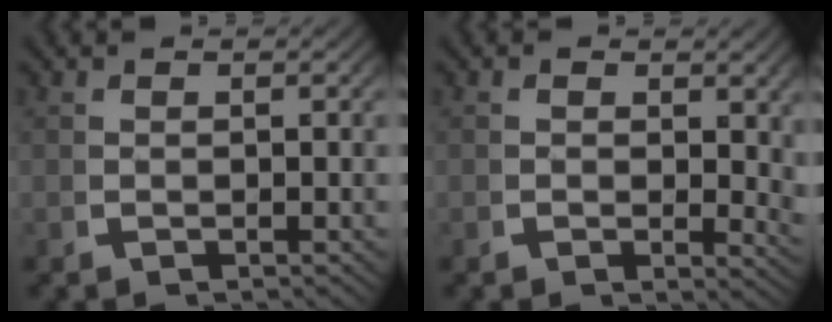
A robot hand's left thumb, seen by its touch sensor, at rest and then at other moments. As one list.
[{"total": 2.6, "force": [0.9, 1.6, 1.8], "torque": [-0.010, -0.009, 0.009]}]